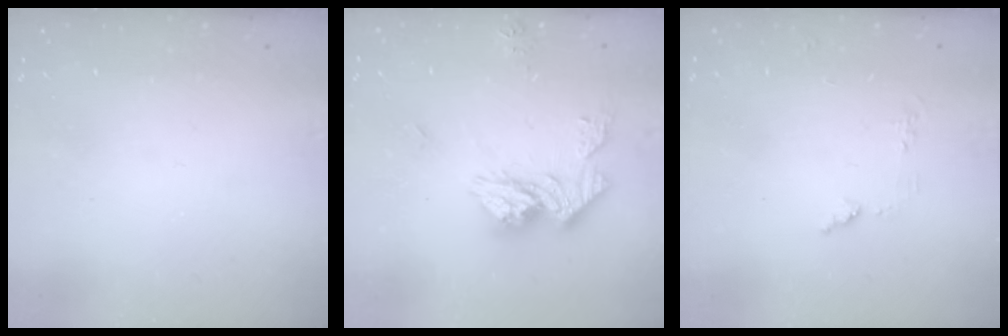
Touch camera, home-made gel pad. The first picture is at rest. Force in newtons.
{"total": 14.8, "press": 14.7, "slide": 1.6}
{"total": 5.3, "press": 5.2, "slide": 0.6}